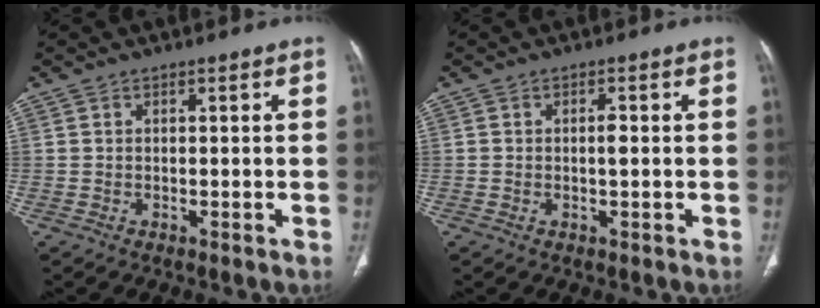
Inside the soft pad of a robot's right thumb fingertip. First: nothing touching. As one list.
[{"total": 1.4, "force": [0.0, 0.4, 1.3], "torque": [-0.018, -0.002, -0.001]}]